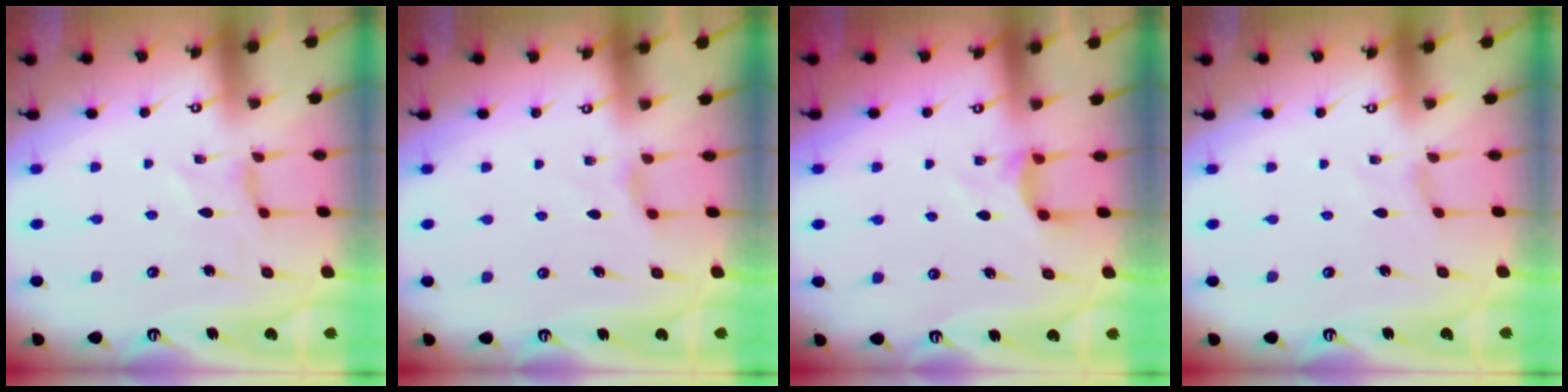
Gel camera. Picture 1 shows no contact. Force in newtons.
{"total": 3.0, "press": 2.9, "slide": 0.5}
{"total": 3.9, "press": 3.9, "slide": 0.6}
{"total": 0.0}